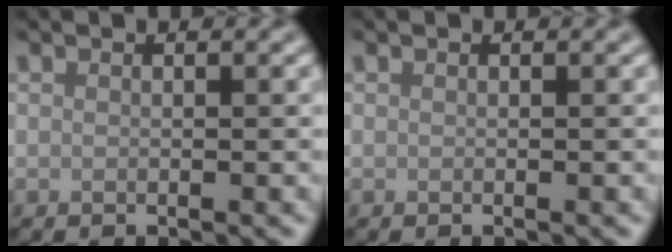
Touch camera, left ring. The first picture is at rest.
{"total": 0.0}